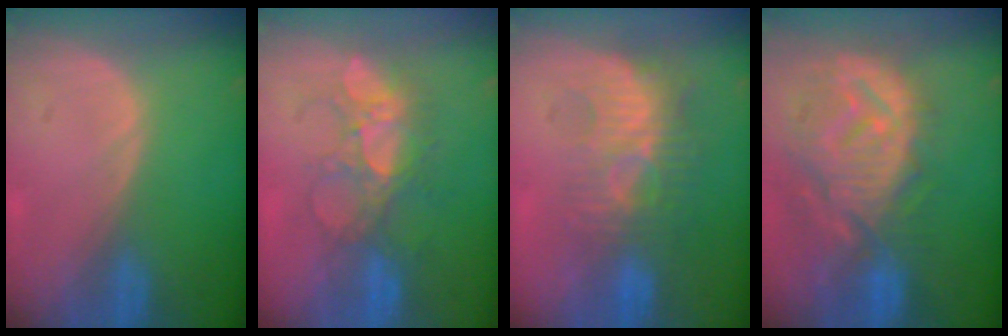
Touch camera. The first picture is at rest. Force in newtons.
{"total": 6.8, "press": 6.6, "slide": 1.6}
{"total": 9.4, "press": 8.5, "slide": 4.1}
{"total": 12.3, "press": 11.0, "slide": 5.4}